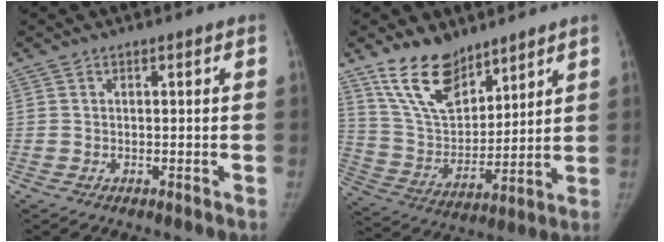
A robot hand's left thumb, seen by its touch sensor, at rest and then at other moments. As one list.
[{"total": 14.3, "force": [10.4, 7.0, 6.9], "torque": [-0.092, -0.059, 0.208]}]